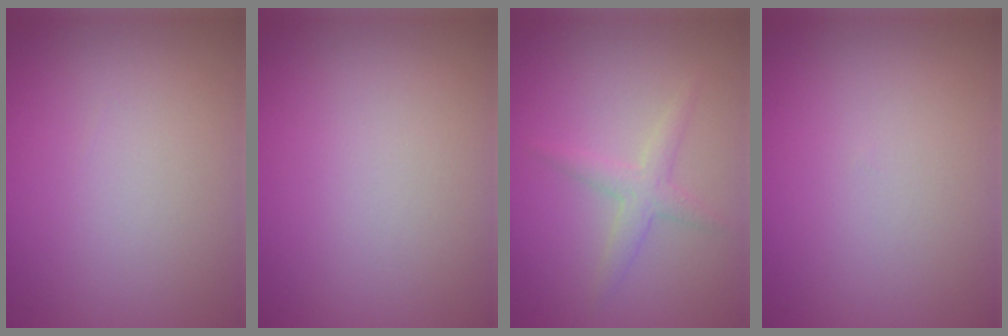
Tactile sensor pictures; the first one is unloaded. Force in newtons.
{"total": 0.0}
{"total": 1.9, "press": 1.9, "slide": 0.0}
{"total": 0.0}